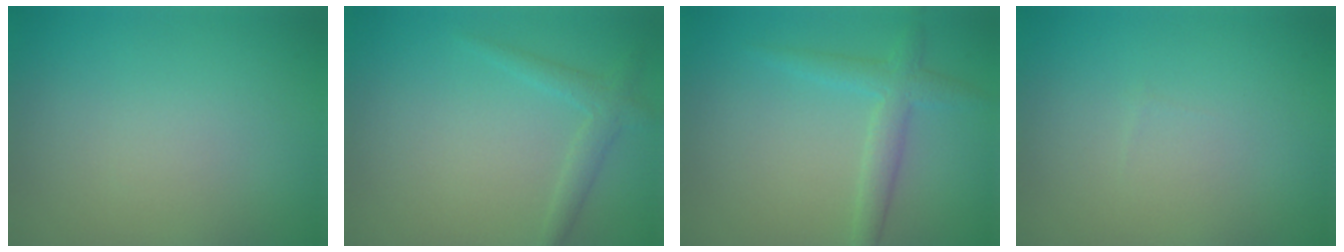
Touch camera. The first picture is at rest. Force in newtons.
{"total": 1.8, "press": 1.8, "slide": 0.1}
{"total": 2.8, "press": 2.8, "slide": 0.1}
{"total": 0.0}